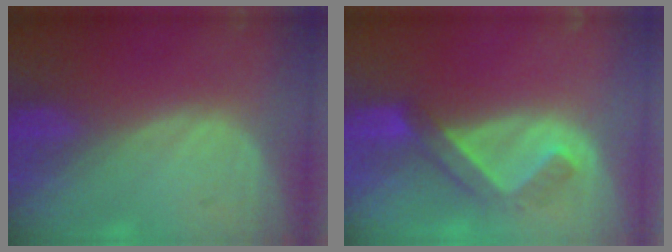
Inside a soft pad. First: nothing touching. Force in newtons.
{"total": 5.1, "press": 4.8, "slide": 1.6}